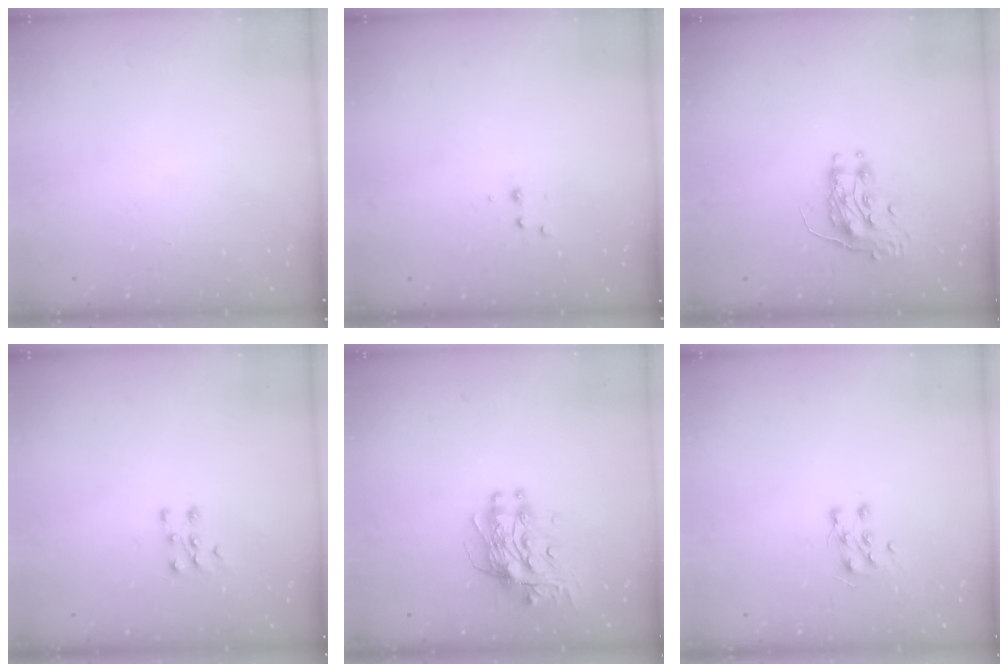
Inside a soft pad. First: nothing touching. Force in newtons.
{"total": 2.9, "press": 2.7, "slide": 1.1}
{"total": 8.6, "press": 8.6, "slide": 0.2}
{"total": 6.6, "press": 6.6, "slide": 0.8}
{"total": 10.1, "press": 10.1, "slide": 0.8}
{"total": 6.8, "press": 6.7, "slide": 0.6}